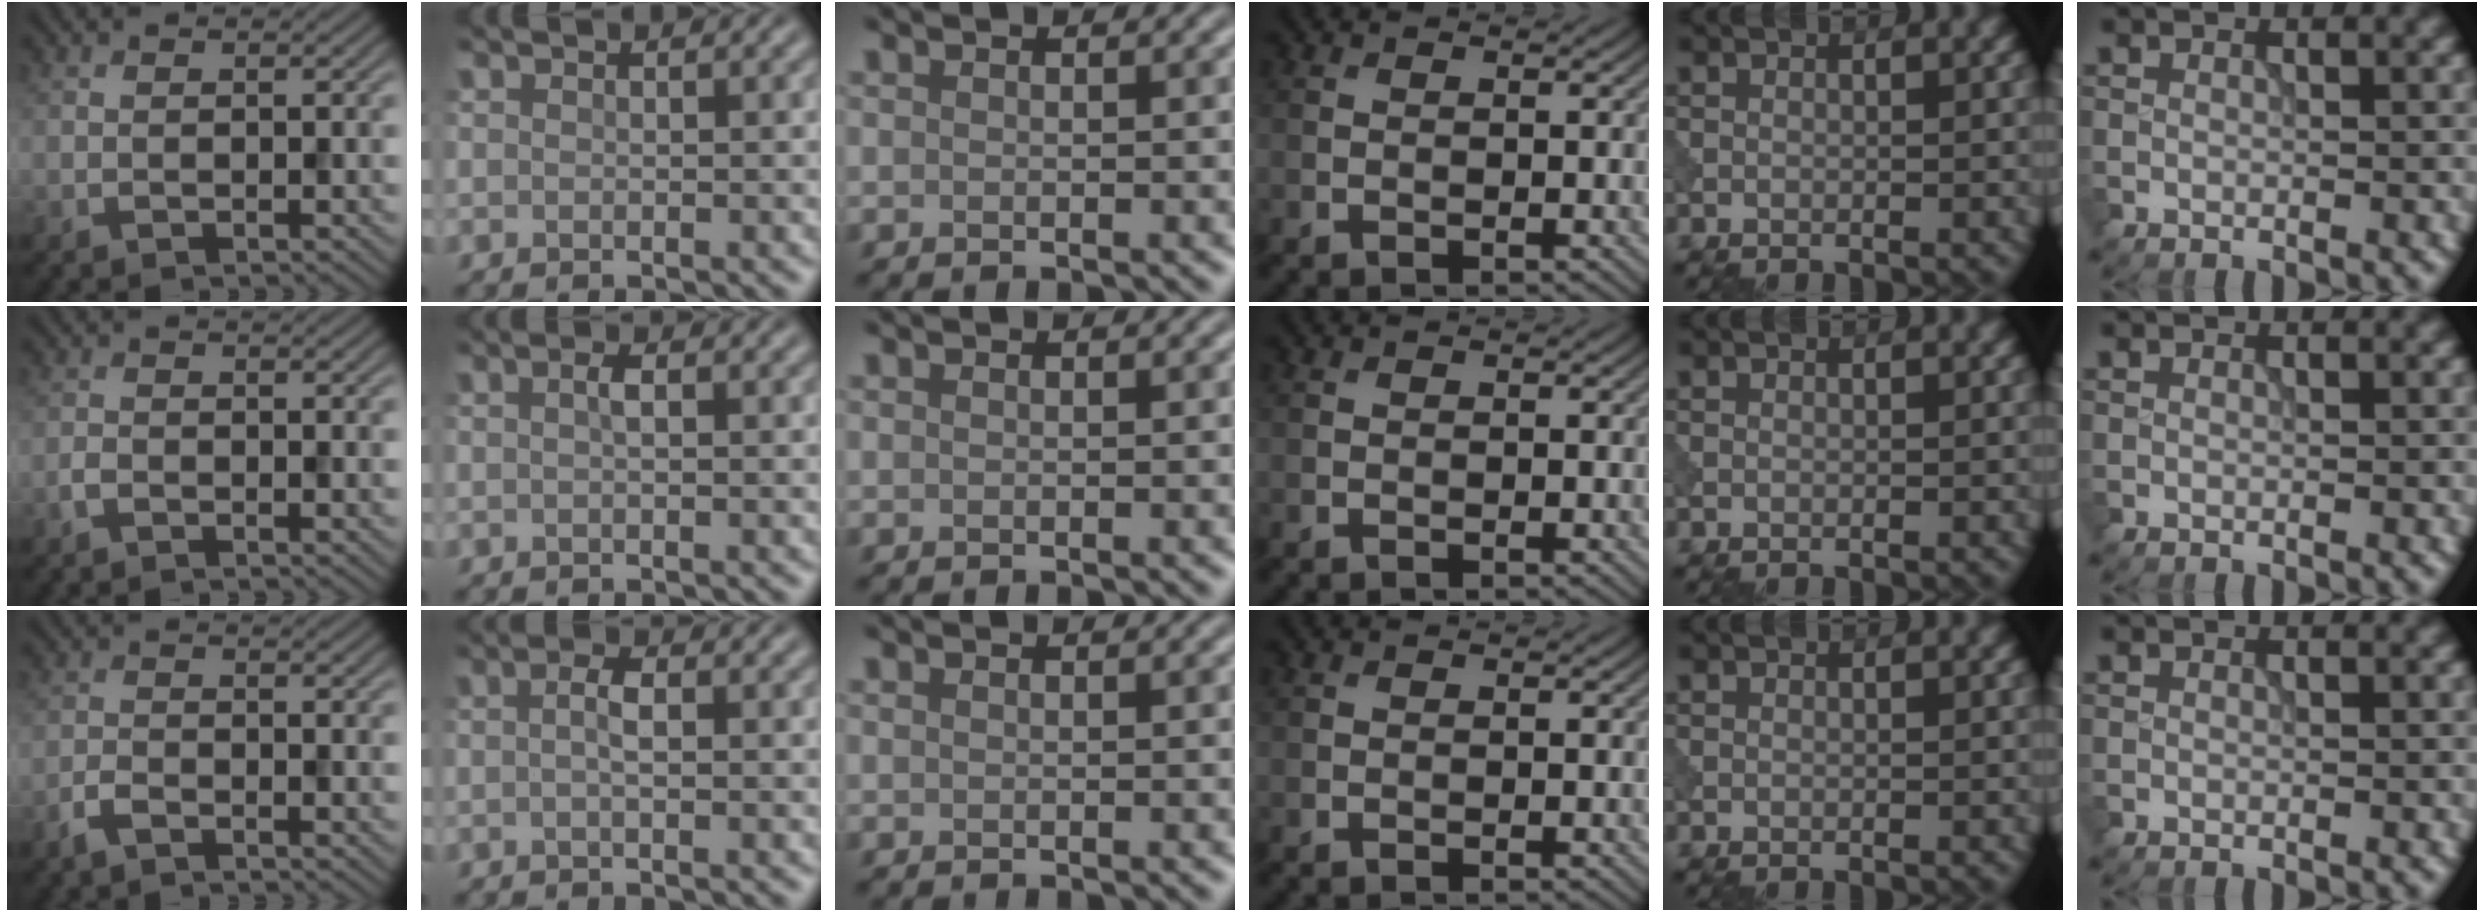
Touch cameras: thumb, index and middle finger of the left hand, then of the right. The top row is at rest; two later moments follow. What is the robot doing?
{"motion": "dispense", "object": "pipette"}